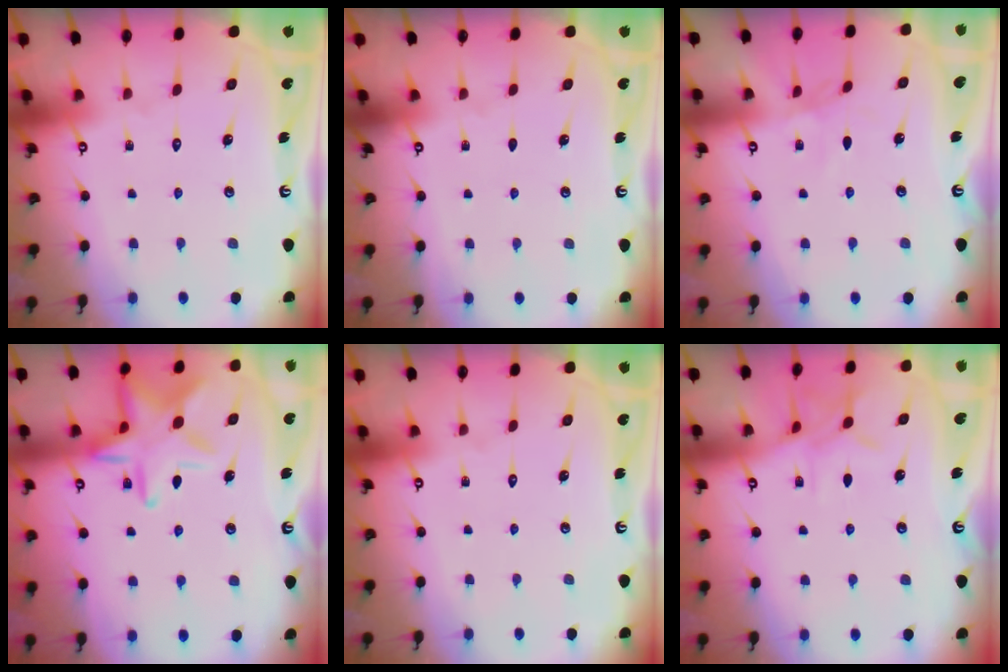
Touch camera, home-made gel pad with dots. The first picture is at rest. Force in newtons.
{"total": 0.0}
{"total": 1.4, "press": 1.3, "slide": 0.3}
{"total": 15.1, "press": 15.1, "slide": 0.9}
{"total": 0.0}
{"total": 6.5, "press": 6.4, "slide": 0.7}